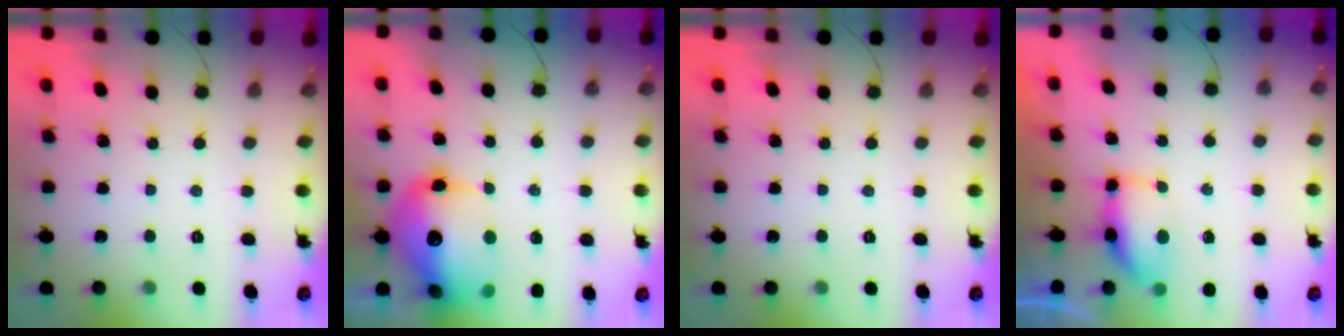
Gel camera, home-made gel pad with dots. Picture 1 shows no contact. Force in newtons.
{"total": 19.2, "press": 18.7, "slide": 4.1}
{"total": 0.0}
{"total": 6.6, "press": 6.6, "slide": 0.9}